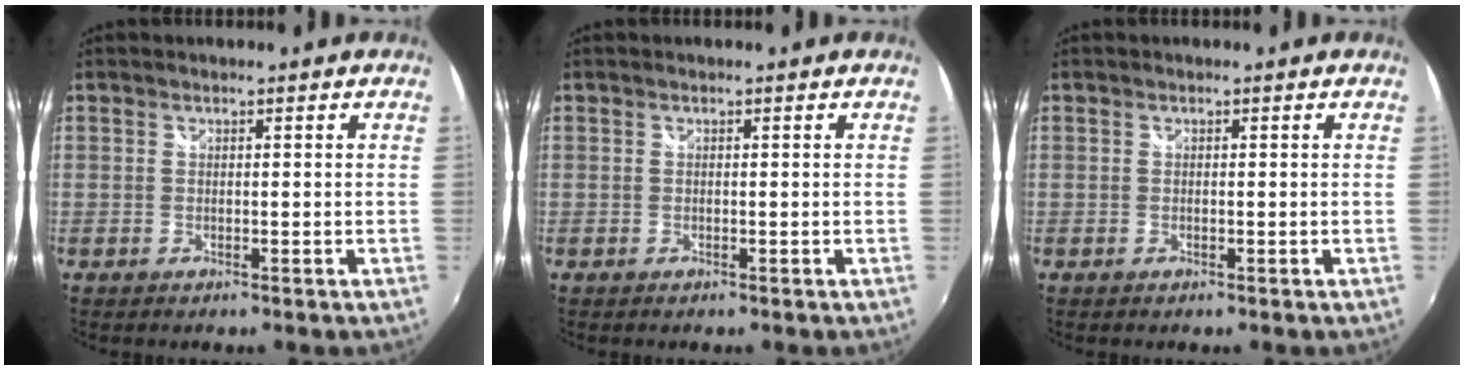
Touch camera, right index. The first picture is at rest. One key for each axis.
{"total": 0.0}
{"total": 0.0}